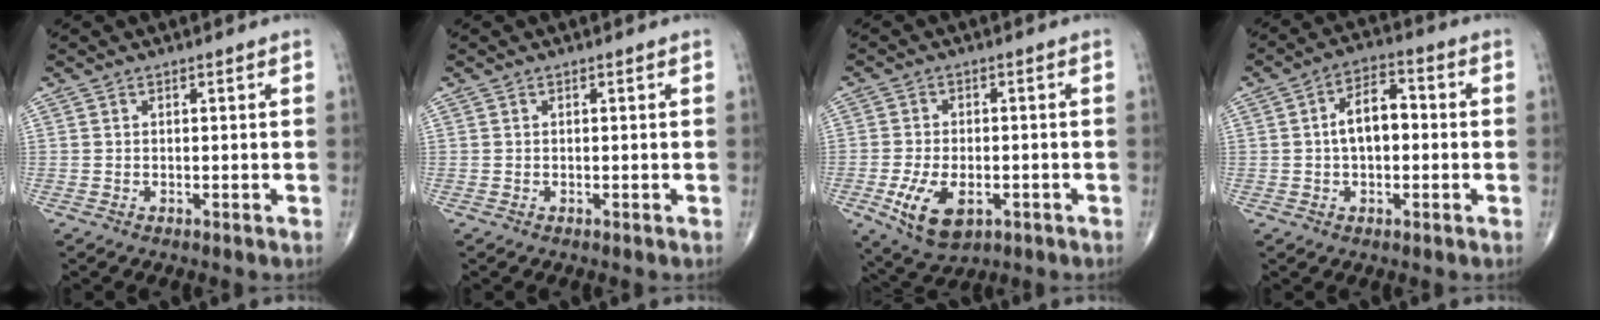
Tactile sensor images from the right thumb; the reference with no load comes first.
{"total": 0.0}
{"total": 9.7, "force": [-3.4, 5.5, 7.3], "torque": [-0.130, 0.000, -0.048]}
{"total": 8.0, "force": [0.1, 4.5, 6.5], "torque": [-0.097, 0.026, -0.008]}